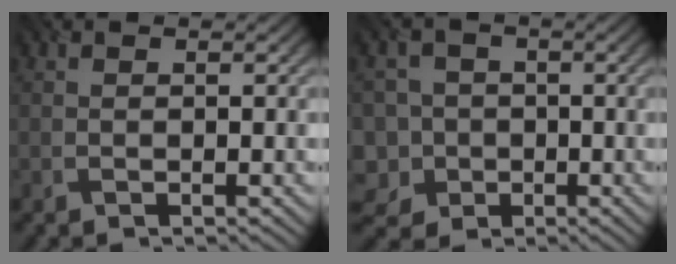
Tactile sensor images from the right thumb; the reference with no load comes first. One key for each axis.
{"total": 5.9, "fx": -1.7, "fy": 5.6, "fz": 0.3, "tx": -0.035, "ty": -0.002, "tz": -0.053}